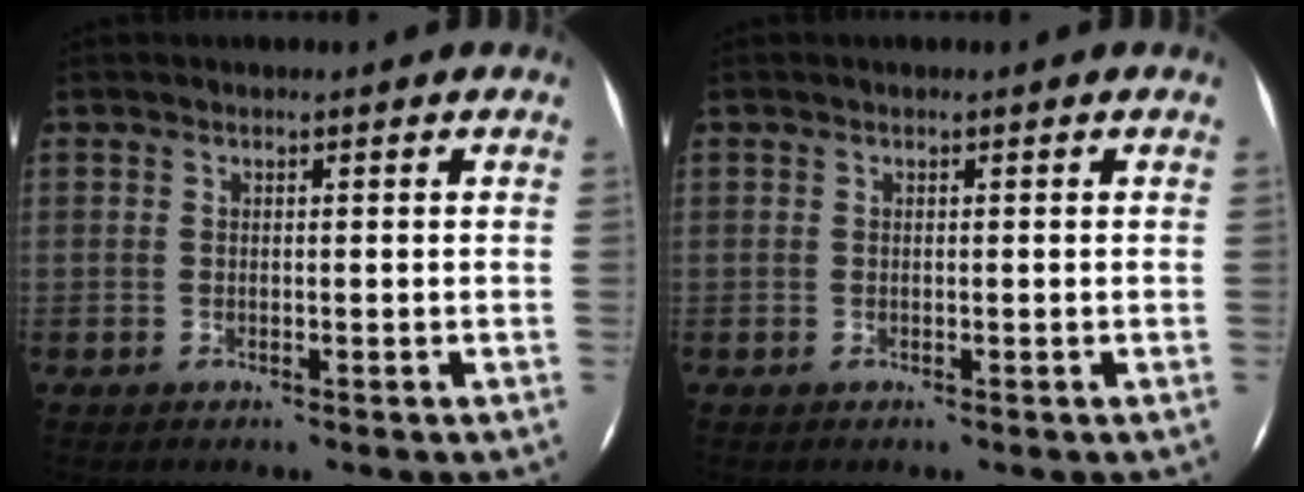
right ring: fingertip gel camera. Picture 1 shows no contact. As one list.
[{"total": 0.0}]